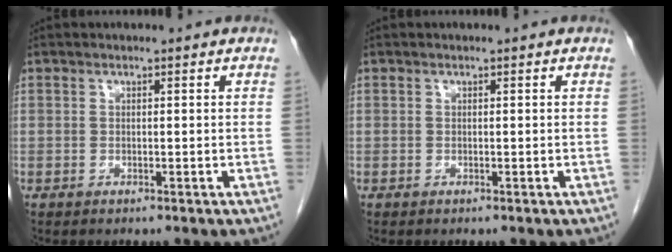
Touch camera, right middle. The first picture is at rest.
{"total": 0.0}